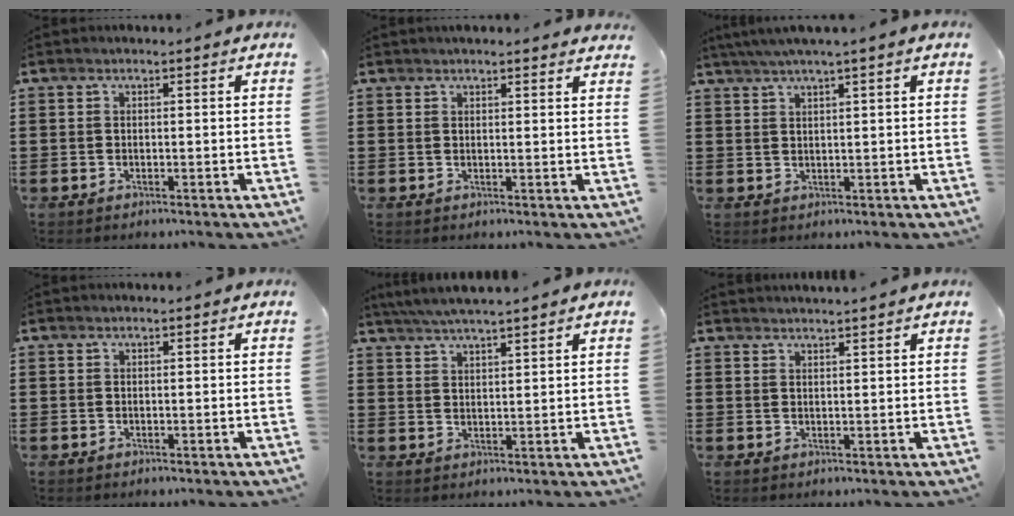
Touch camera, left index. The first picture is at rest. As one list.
[{"total": 1.5, "force": [1.4, 0.1, 0.4], "torque": [-0.011, 0.002, 0.027]}, {"total": 2.2, "force": [1.5, -0.4, 1.6], "torque": [-0.031, 0.002, 0.026]}, {"total": 0.0}, {"total": 3.9, "force": [3.6, -0.2, 1.5], "torque": [-0.040, -0.007, 0.064]}, {"total": 1.5, "force": [1.4, -0.5, 0.0], "torque": [-0.001, -0.002, 0.027]}]